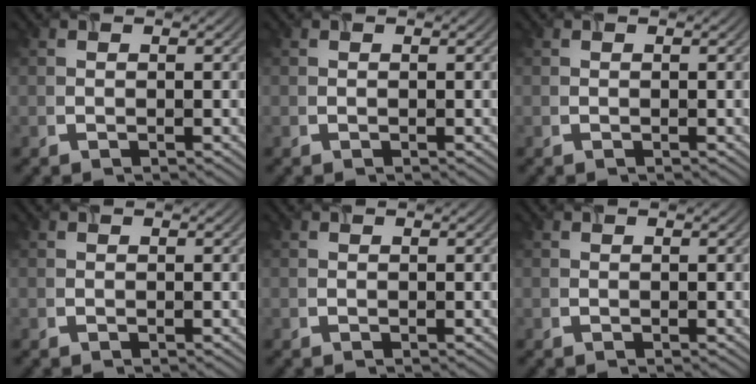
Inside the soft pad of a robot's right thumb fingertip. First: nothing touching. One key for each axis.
{"total": 0.0}
{"total": 0.0}
{"total": 0.0}
{"total": 0.0}
{"total": 0.0}